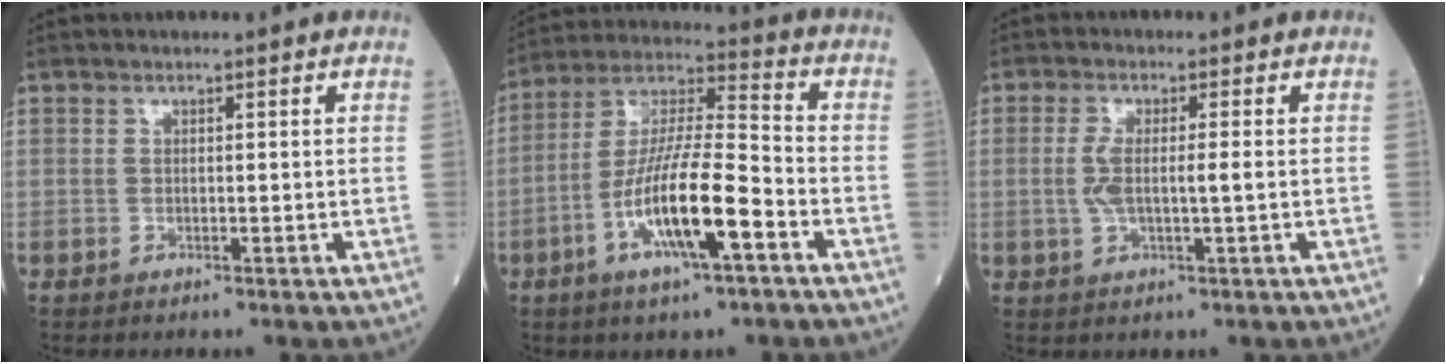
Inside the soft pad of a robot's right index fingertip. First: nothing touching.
{"total": 14.5, "force": [-5.5, 1.9, 13.3], "torque": [-0.255, -0.004, -0.100]}
{"total": 4.4, "force": [-0.2, 0.7, 4.4], "torque": [-0.093, 0.001, -0.003]}